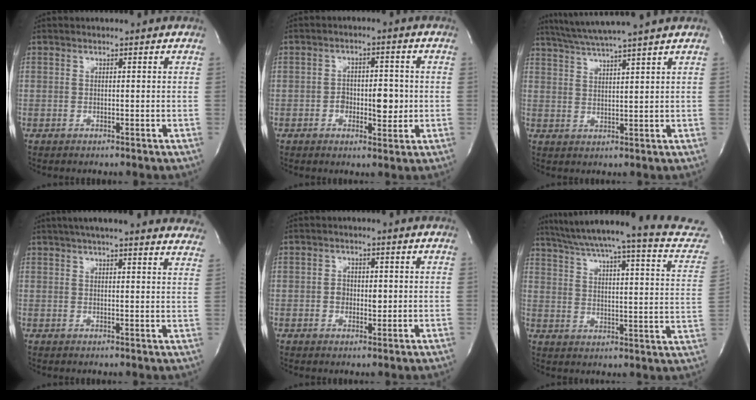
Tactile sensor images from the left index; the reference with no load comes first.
{"total": 5.3, "force": [-0.9, 2.7, 4.4], "torque": [-0.058, 0.004, -0.008]}
{"total": 8.7, "force": [7.6, -1.8, 4.0], "torque": [-0.074, 0.010, 0.124]}
{"total": 22.8, "force": [20.3, 2.8, 9.9], "torque": [-0.148, -0.006, 0.238]}
{"total": 2.6, "force": [0.0, 1.9, 1.7], "torque": [-0.027, 0.002, 0.001]}
{"total": 24.9, "force": [22.4, 1.1, 10.9], "torque": [-0.161, -0.056, 0.275]}